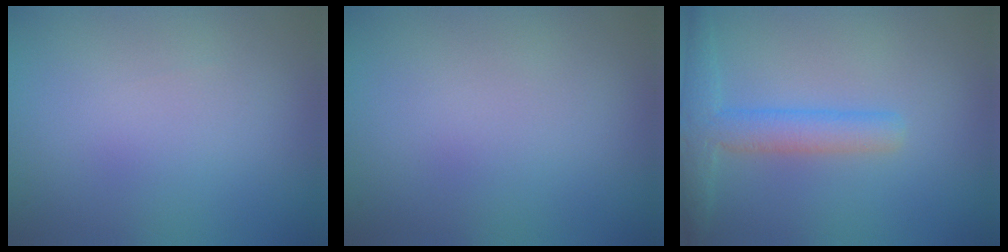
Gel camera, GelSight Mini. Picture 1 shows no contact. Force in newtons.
{"total": 0.0}
{"total": 3.5, "press": 3.5, "slide": 0.2}